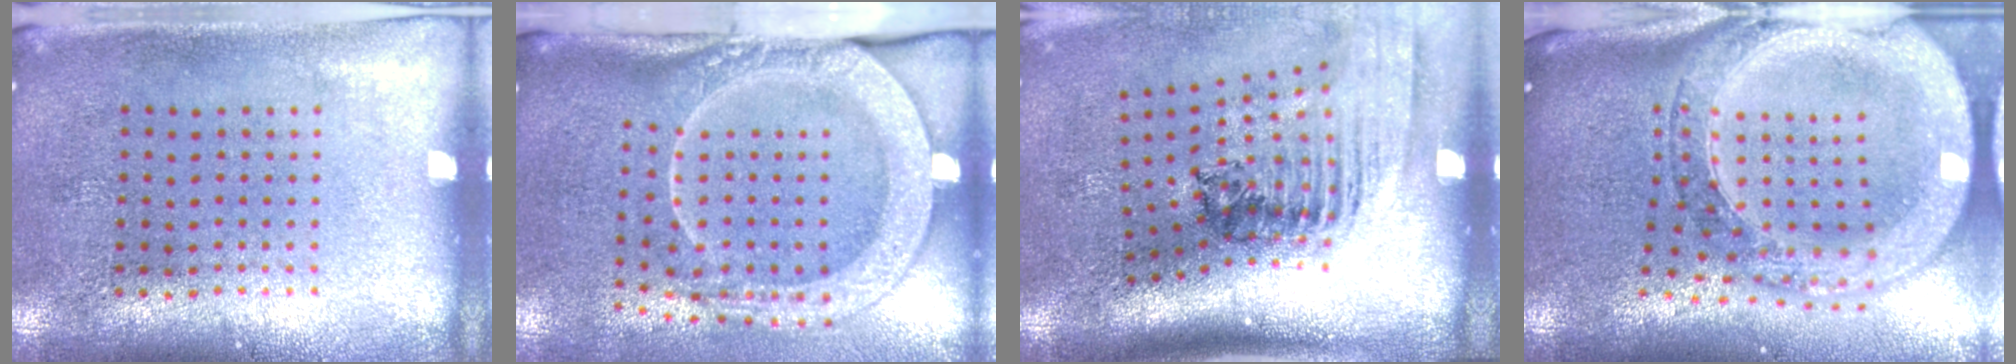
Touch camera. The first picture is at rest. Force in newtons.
{"total": 2.8, "press": 2.2, "slide": 1.8}
{"total": 2.4, "press": 1.7, "slide": 1.7}
{"total": 3.9, "press": 3.0, "slide": 2.5}